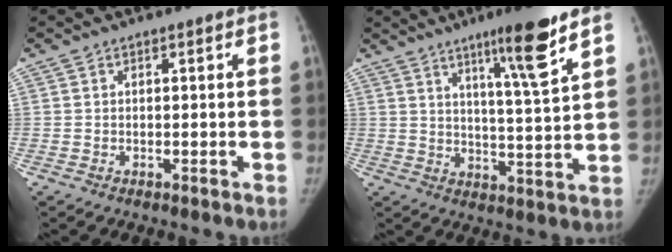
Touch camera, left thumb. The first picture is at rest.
{"total": 11.6, "force": [7.2, 0.3, 9.1], "torque": [-0.140, -0.047, 0.115]}